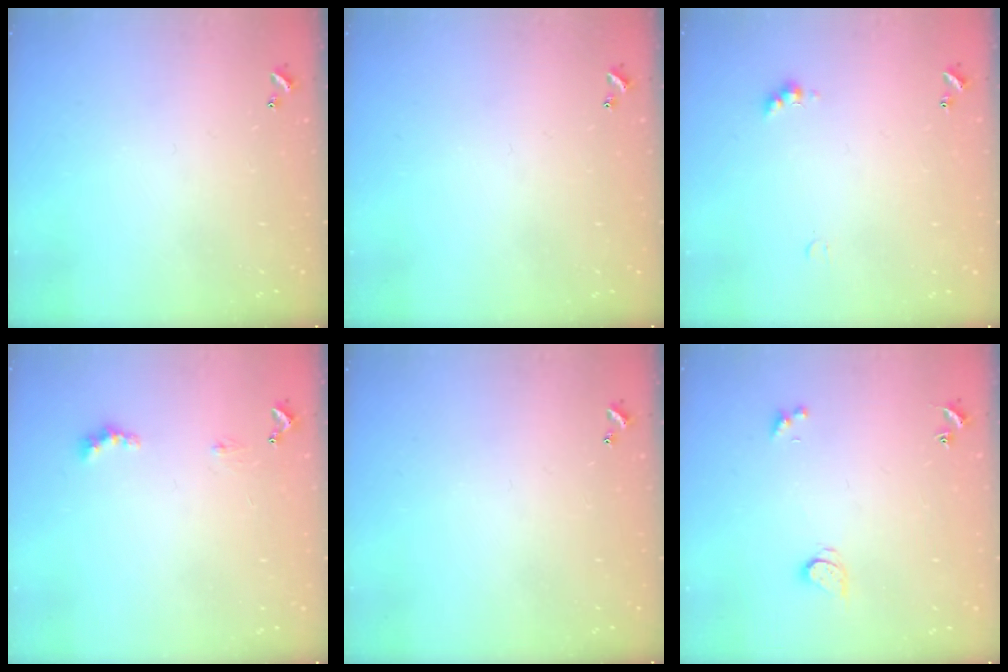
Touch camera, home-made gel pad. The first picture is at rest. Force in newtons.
{"total": 0.0}
{"total": 2.0, "press": 2.0, "slide": 0.5}
{"total": 1.7, "press": 1.6, "slide": 0.5}
{"total": 0.0}
{"total": 1.5, "press": 1.4, "slide": 0.4}